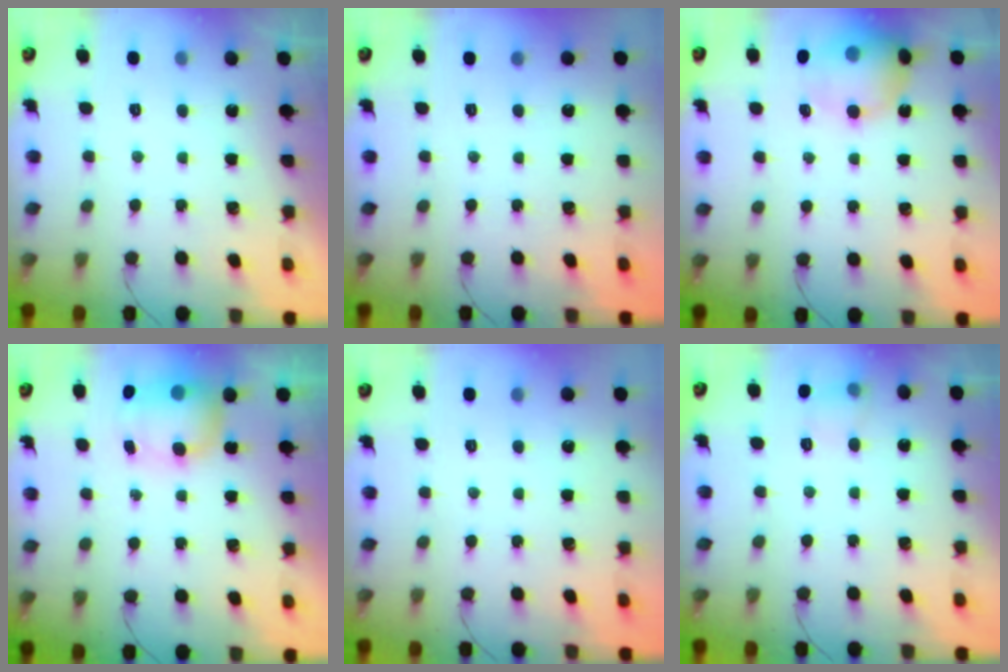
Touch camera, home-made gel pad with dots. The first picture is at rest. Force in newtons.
{"total": 0.0}
{"total": 13.9, "press": 13.7, "slide": 2.4}
{"total": 11.3, "press": 8.7, "slide": 7.1}
{"total": 0.0}
{"total": 7.4, "press": 7.2, "slide": 1.7}